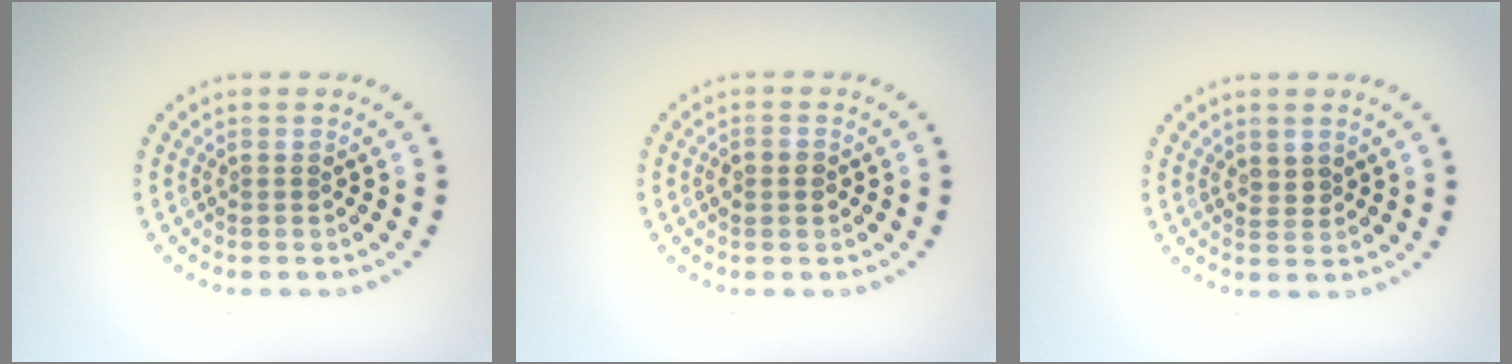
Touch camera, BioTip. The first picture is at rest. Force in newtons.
{"total": 1.2, "press": 1.1, "slide": 0.1}
{"total": 0.9, "press": 0.7, "slide": 0.6}